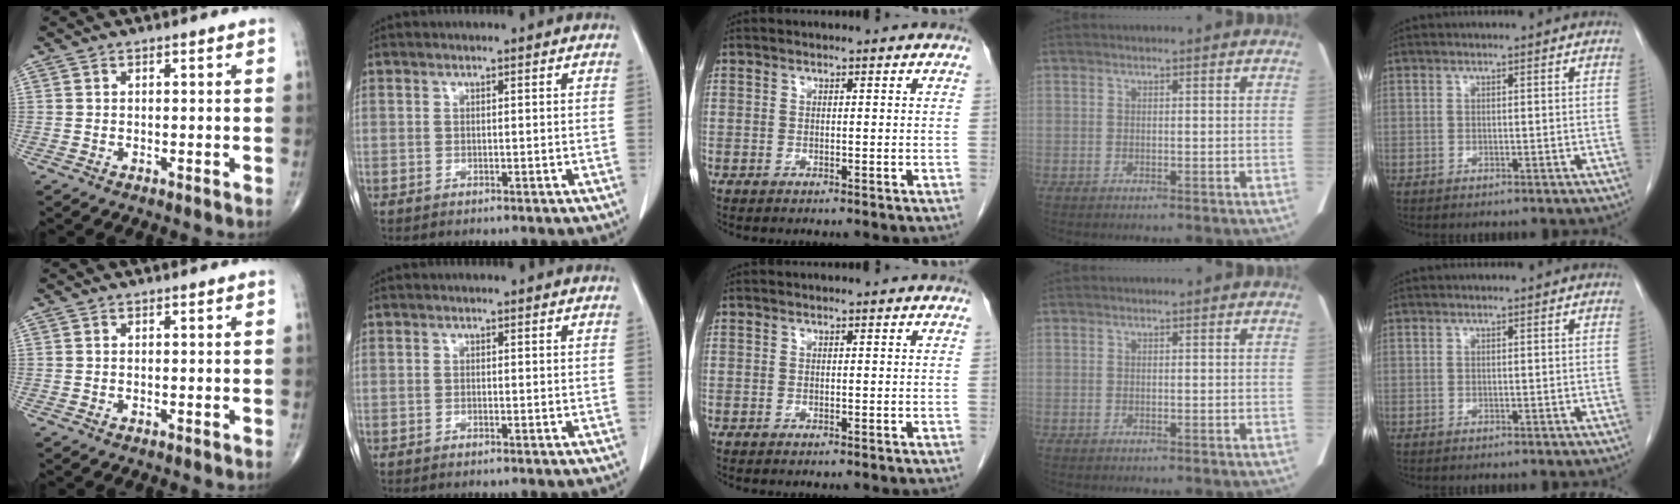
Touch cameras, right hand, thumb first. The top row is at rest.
{}